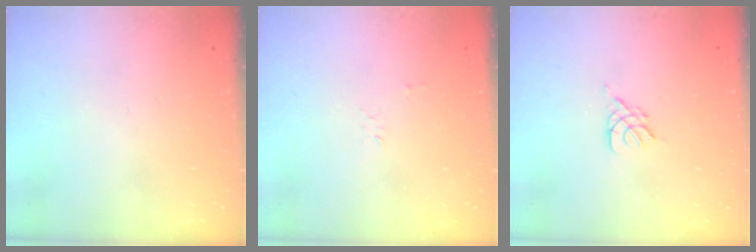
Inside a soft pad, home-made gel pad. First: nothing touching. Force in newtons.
{"total": 2.7, "press": 2.7, "slide": 0.3}
{"total": 2.7, "press": 2.7, "slide": 0.5}